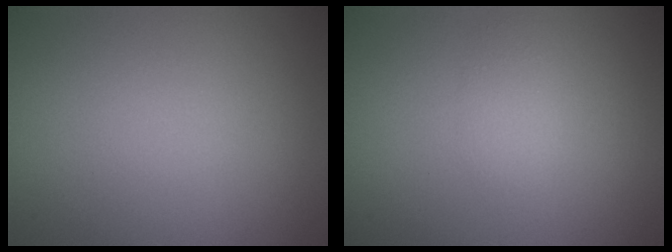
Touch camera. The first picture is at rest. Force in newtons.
{"total": 1.3, "press": 1.3, "slide": 0.0}